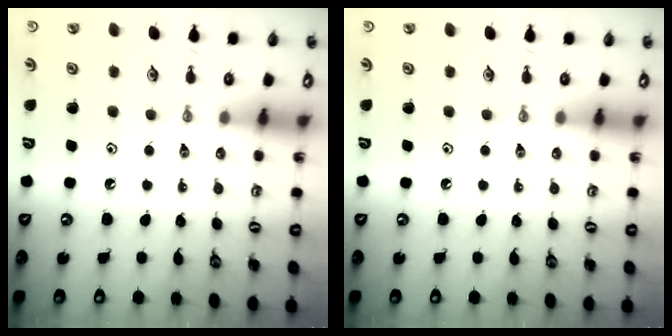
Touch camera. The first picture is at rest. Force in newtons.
{"total": 0.0}